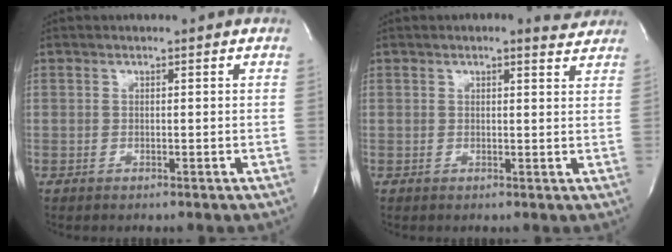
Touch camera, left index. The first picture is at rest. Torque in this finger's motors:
{"motor_torque": [0.06, -0.04, 0.08, 0.00]}